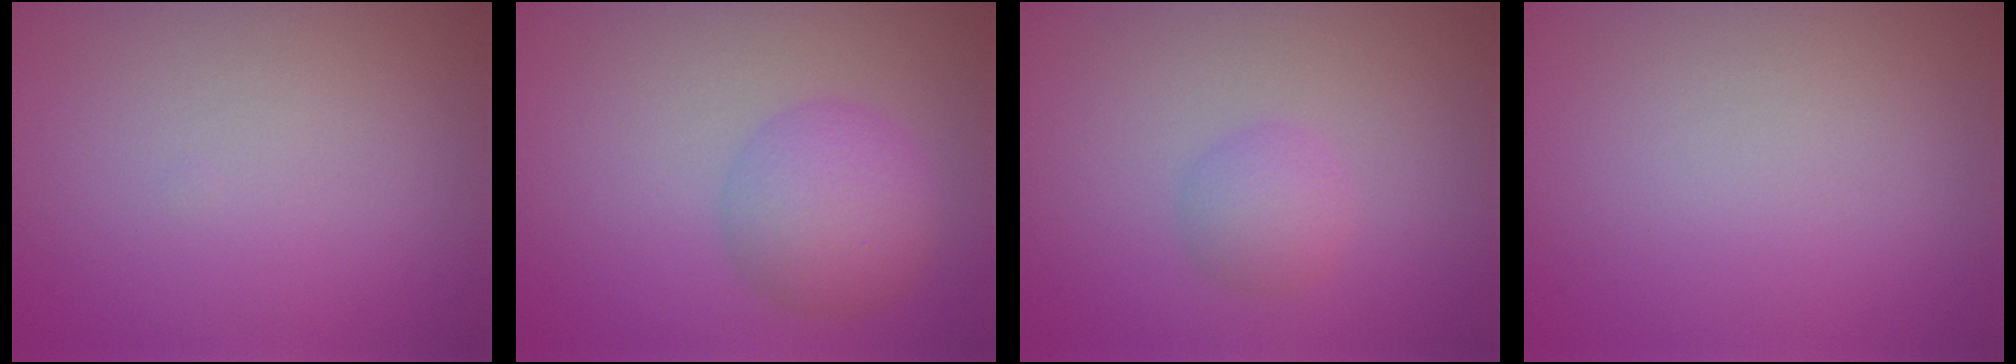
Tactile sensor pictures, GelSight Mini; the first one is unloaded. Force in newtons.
{"total": 4.5, "press": 4.5, "slide": 0.1}
{"total": 2.1, "press": 2.1, "slide": 0.0}
{"total": 0.0}